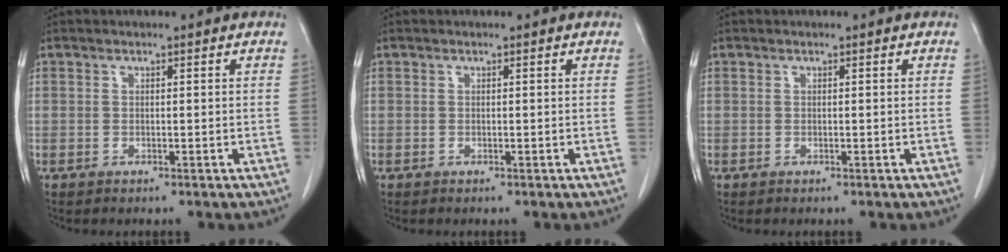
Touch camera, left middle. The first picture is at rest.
{"total": 0.0}
{"total": 0.0}